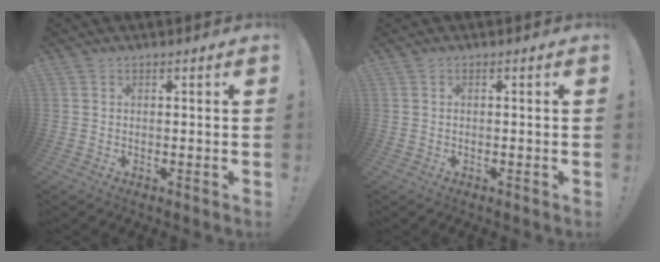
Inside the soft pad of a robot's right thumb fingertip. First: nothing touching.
{"total": 0.0}